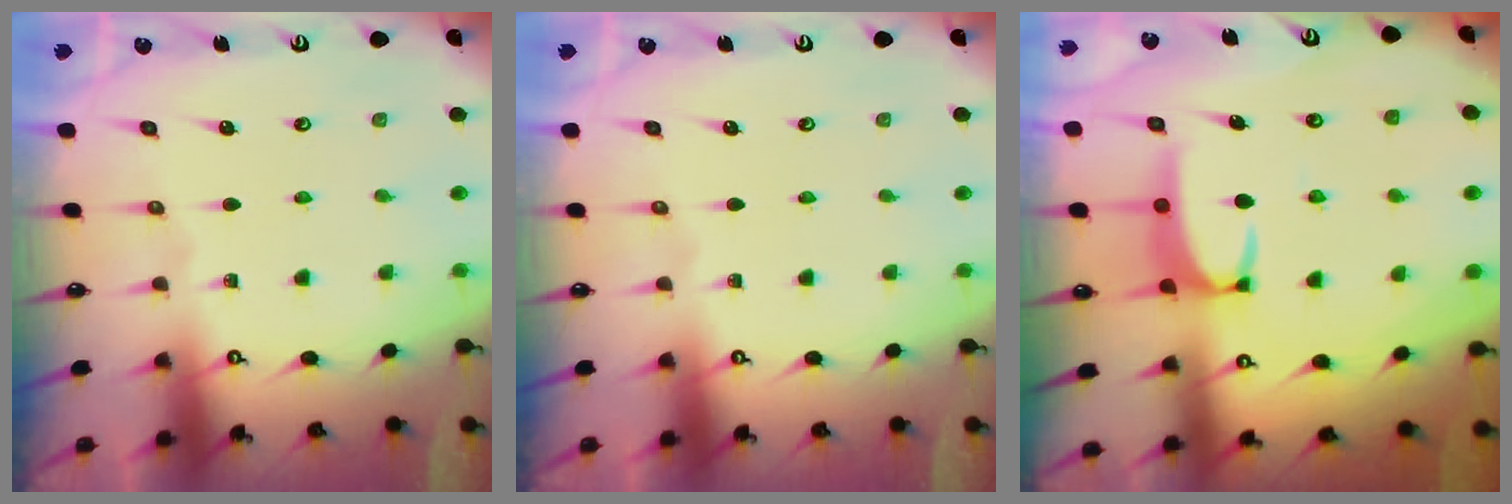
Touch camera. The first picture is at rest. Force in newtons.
{"total": 0.0}
{"total": 2.6, "press": 2.6, "slide": 0.5}